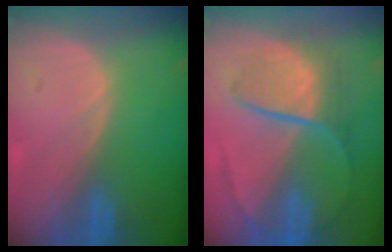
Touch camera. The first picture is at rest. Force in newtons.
{"total": 8.8, "press": 7.6, "slide": 4.6}